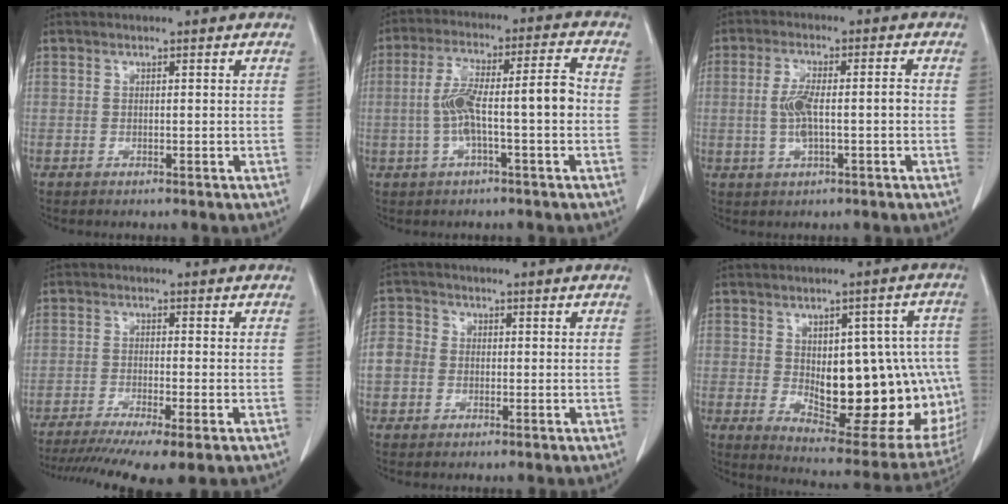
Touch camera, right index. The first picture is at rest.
{"total": 10.1, "force": [-1.2, 1.5, 9.9], "torque": [-0.178, 0.036, -0.019]}
{"total": 6.2, "force": [-0.6, 1.6, 5.9], "torque": [-0.120, 0.011, -0.007]}
{"total": 12.8, "force": [-9.6, 0.9, 8.4], "torque": [-0.141, -0.023, -0.152]}
{"total": 6.4, "force": [-0.5, 5.9, 2.3], "torque": [-0.061, 0.025, -0.008]}
{"total": 22.6, "force": [-1.8, 9.5, 20.5], "torque": [-0.211, 0.016, 0.012]}